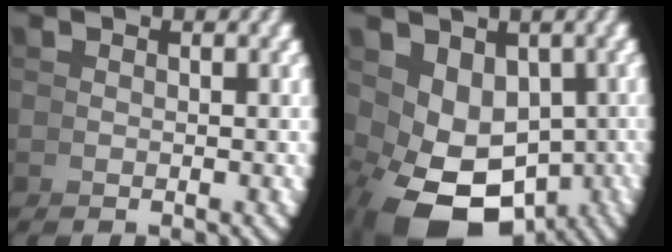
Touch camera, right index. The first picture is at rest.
{"total": 8.6, "force": [-2.9, 5.8, 5.6], "torque": [-0.130, -0.046, -0.017]}